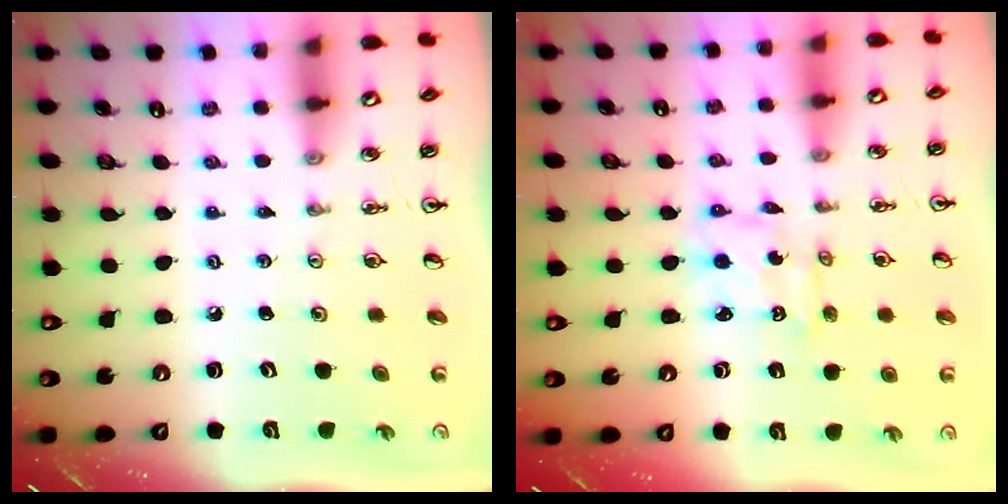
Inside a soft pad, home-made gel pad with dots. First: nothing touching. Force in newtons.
{"total": 2.7, "press": 2.7, "slide": 0.2}